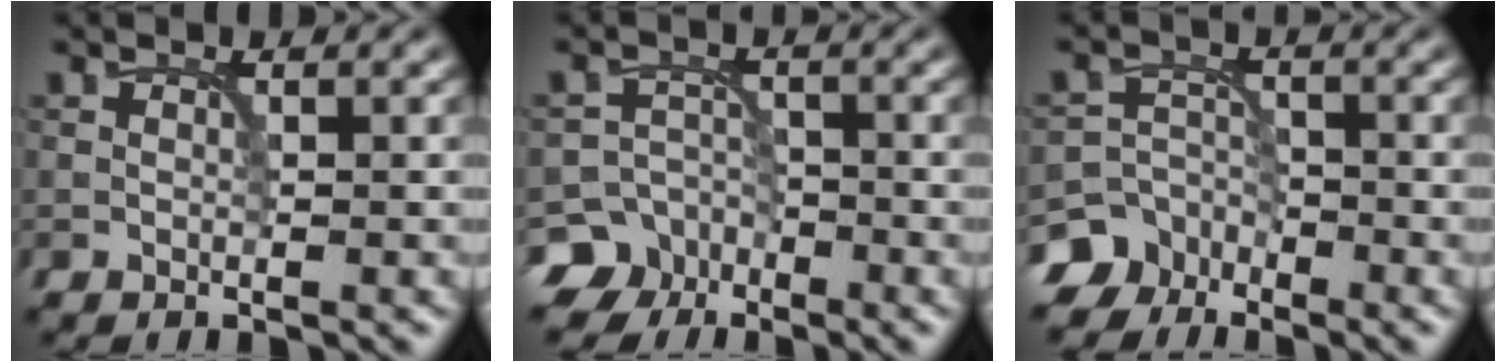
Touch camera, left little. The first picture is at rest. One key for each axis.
{"total": 6.2, "fx": -4.3, "fy": 4.4, "fz": 0.5, "tx": 0.012, "ty": -0.008, "tz": -0.079}
{"total": 6.1, "fx": -4.6, "fy": 4.0, "fz": 0.7, "tx": 0.007, "ty": -0.006, "tz": -0.089}